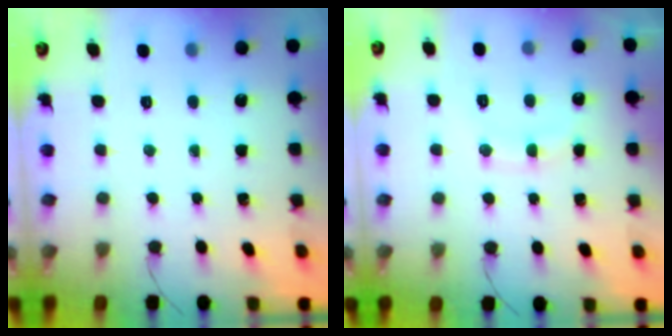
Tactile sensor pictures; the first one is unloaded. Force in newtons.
{"total": 10.3, "press": 10.2, "slide": 1.2}